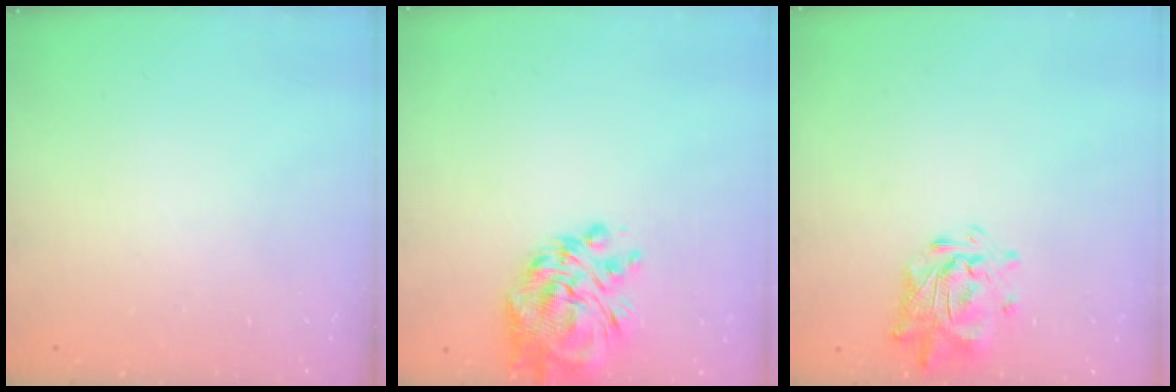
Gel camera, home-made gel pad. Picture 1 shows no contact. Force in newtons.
{"total": 10.8, "press": 9.9, "slide": 4.3}
{"total": 1.5, "press": 1.5, "slide": 0.4}